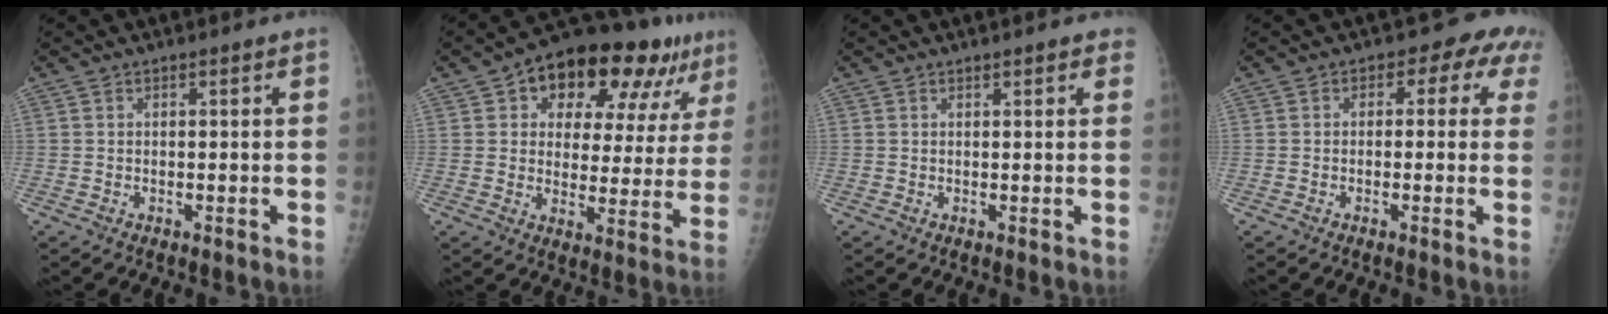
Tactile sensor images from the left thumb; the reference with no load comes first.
{"total": 20.3, "force": [10.8, 10.5, 13.7], "torque": [-0.142, 0.001, 0.153]}
{"total": 1.8, "force": [1.3, 0.6, 1.1], "torque": [-0.004, 0.000, 0.012]}
{"total": 5.3, "force": [1.4, 3.8, 3.4], "torque": [0.012, 0.012, -0.002]}